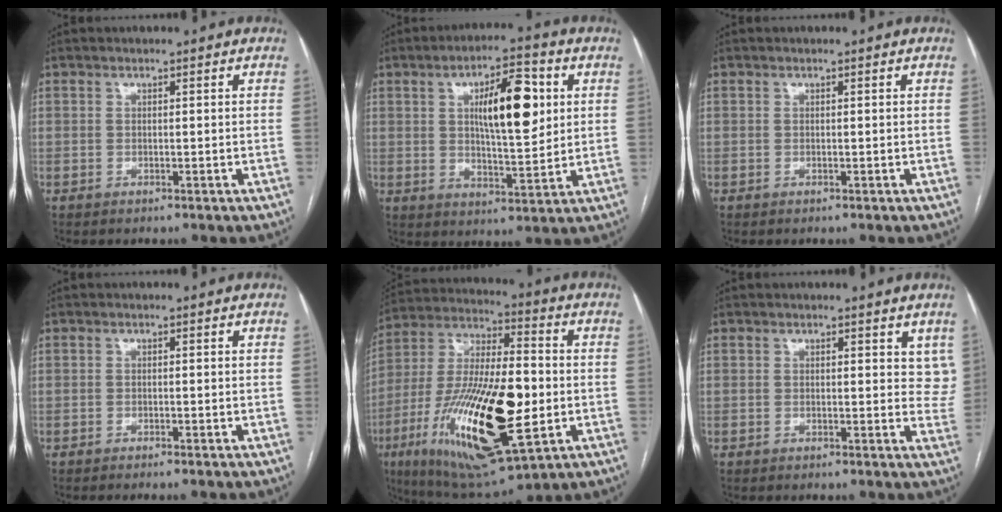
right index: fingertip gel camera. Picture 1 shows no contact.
{"total": 12.1, "force": [3.1, 3.4, 11.2], "torque": [-0.181, 0.010, 0.052]}
{"total": 0.0}
{"total": 1.1, "force": [-0.9, -0.2, 0.7], "torque": [-0.011, 0.002, -0.013]}
{"total": 26.6, "force": [-6.1, 7.8, 24.8], "torque": [-0.513, -0.023, -0.095]}
{"total": 4.1, "force": [2.7, 2.4, 2.1], "torque": [-0.005, -0.008, 0.024]}